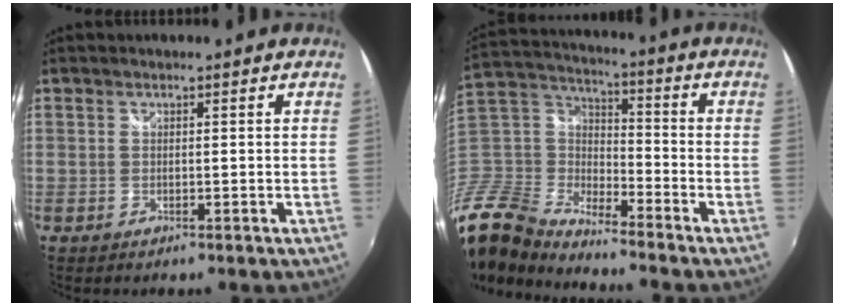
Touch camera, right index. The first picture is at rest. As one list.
[{"total": 15.4, "force": [-12.0, 7.1, 6.6], "torque": [-0.177, 0.001, -0.255]}]